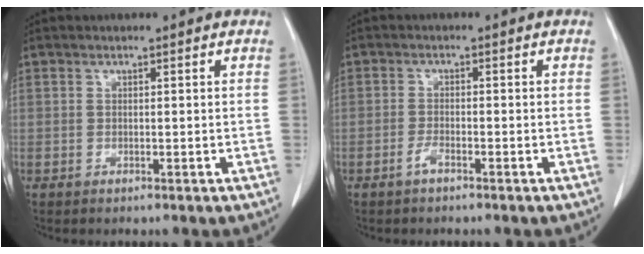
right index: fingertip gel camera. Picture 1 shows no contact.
{"total": 1.6, "force": [-1.2, 0.2, 1.1], "torque": [-0.026, -0.001, -0.021]}